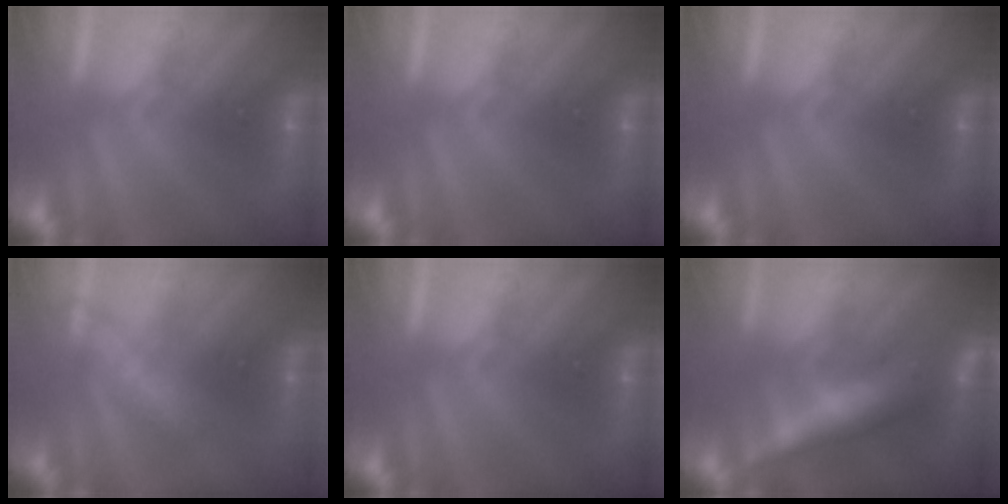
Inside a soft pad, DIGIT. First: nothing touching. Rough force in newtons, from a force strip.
{"total": 0.0}
{"total": 0.0}
{"total": 2.7}
{"total": 0.0}
{"total": 6.4}